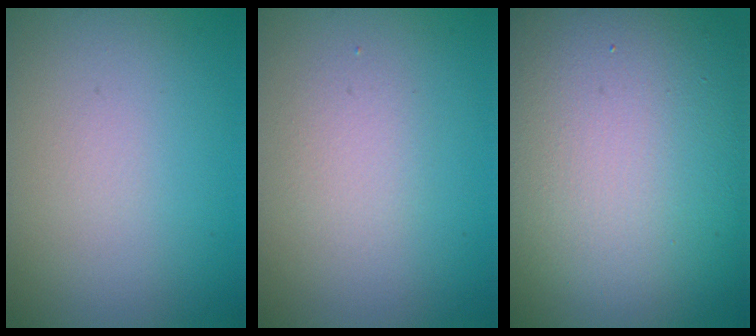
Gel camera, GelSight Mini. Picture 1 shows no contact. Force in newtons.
{"total": 1.5, "press": 1.5, "slide": 0.2}
{"total": 21.2, "press": 21.1, "slide": 1.4}